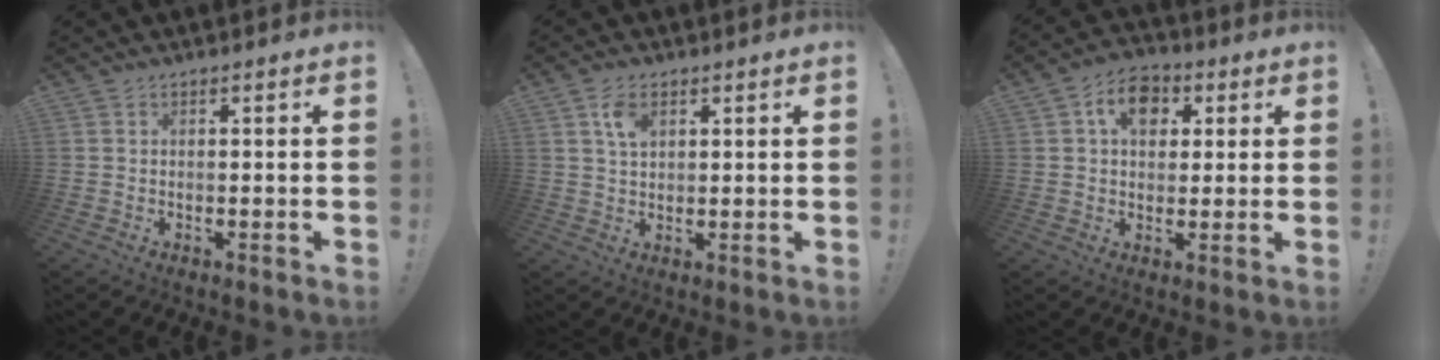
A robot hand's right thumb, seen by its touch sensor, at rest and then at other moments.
{"total": 5.4, "force": [2.6, 3.4, 3.3], "torque": [-0.053, -0.004, 0.046]}
{"total": 9.7, "force": [3.0, 7.2, 5.6], "torque": [-0.075, 0.000, 0.054]}